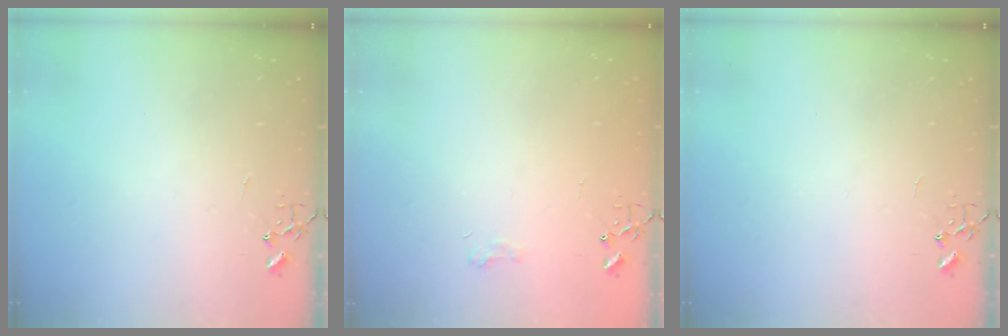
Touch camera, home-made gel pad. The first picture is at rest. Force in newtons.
{"total": 5.5, "press": 5.4, "slide": 0.7}
{"total": 0.0}